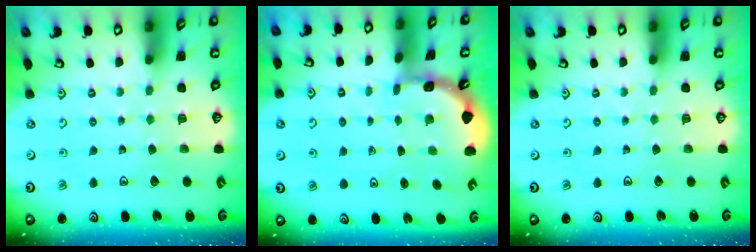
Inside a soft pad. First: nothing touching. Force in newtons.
{"total": 1.7, "press": 1.7, "slide": 0.1}
{"total": 0.0}